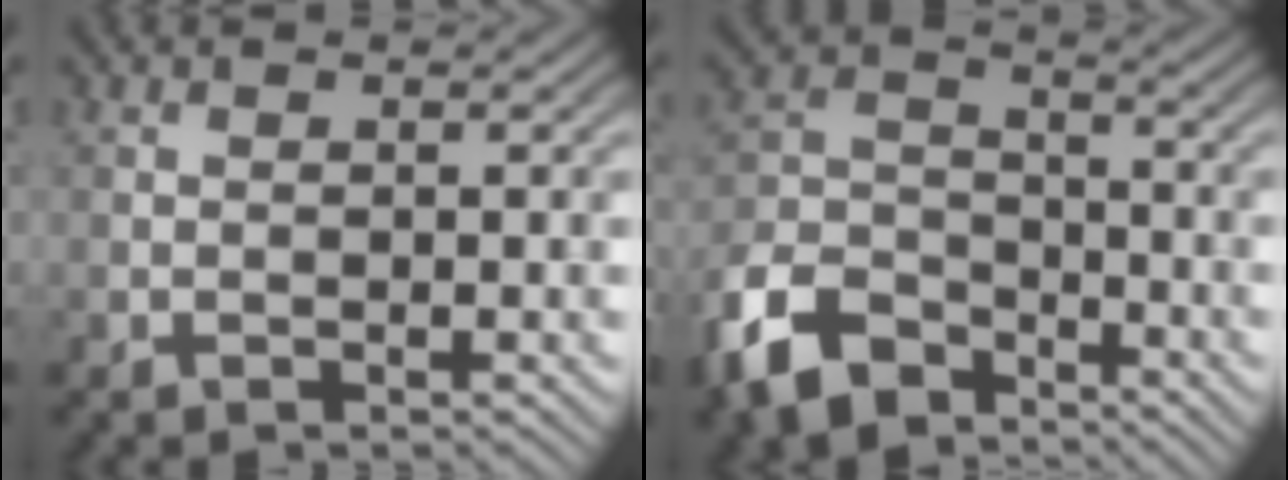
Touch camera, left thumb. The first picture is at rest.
{"total": 10.5, "force": [-7.5, 5.3, 5.1], "torque": [-0.120, -0.010, -0.168]}